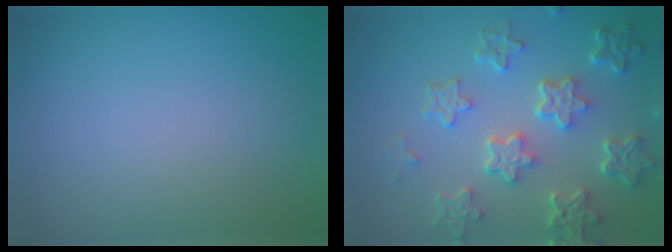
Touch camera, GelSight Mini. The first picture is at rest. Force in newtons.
{"total": 6.5, "press": 4.9, "slide": 4.3}